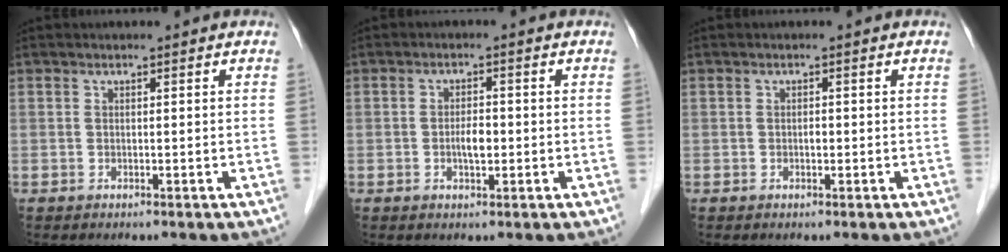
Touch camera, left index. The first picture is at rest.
{"total": 2.7, "force": [-0.8, 1.0, 2.4], "torque": [-0.042, -0.001, -0.012]}
{"total": 0.7, "force": [-0.4, 0.4, 0.5], "torque": [-0.008, -0.002, -0.008]}